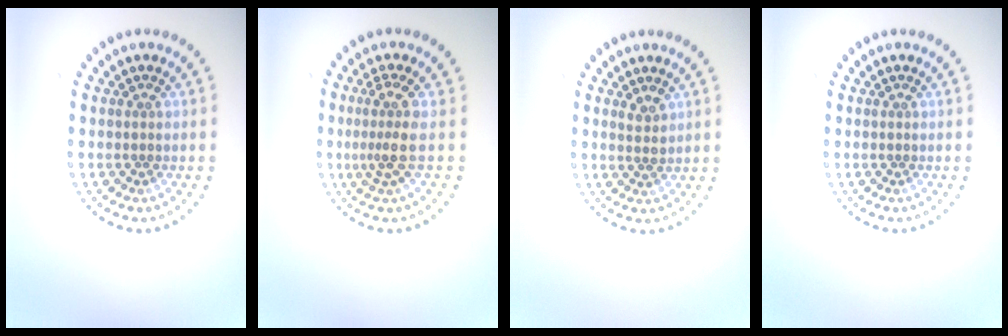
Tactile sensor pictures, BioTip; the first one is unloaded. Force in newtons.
{"total": 2.5, "press": 1.8, "slide": 1.7}
{"total": 1.2, "press": 1.1, "slide": 0.4}
{"total": 0.0}